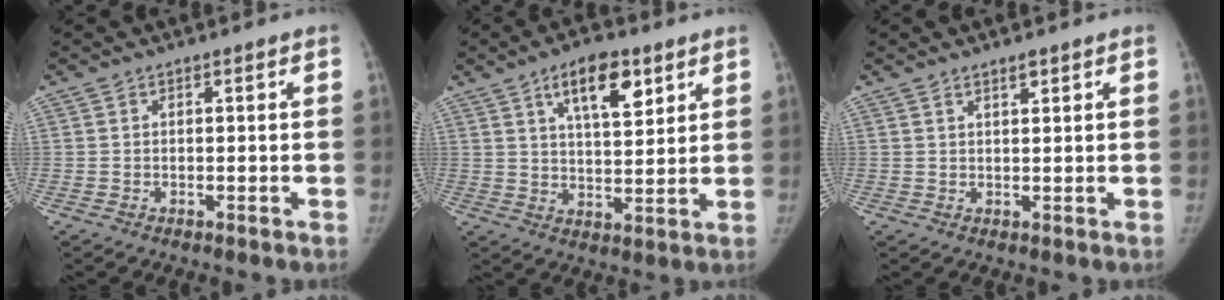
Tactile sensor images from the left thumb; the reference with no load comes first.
{"total": 10.7, "force": [5.7, 4.5, 7.9], "torque": [-0.106, -0.028, 0.094]}
{"total": 1.7, "force": [1.3, 0.5, 1.0], "torque": [-0.012, -0.008, 0.022]}